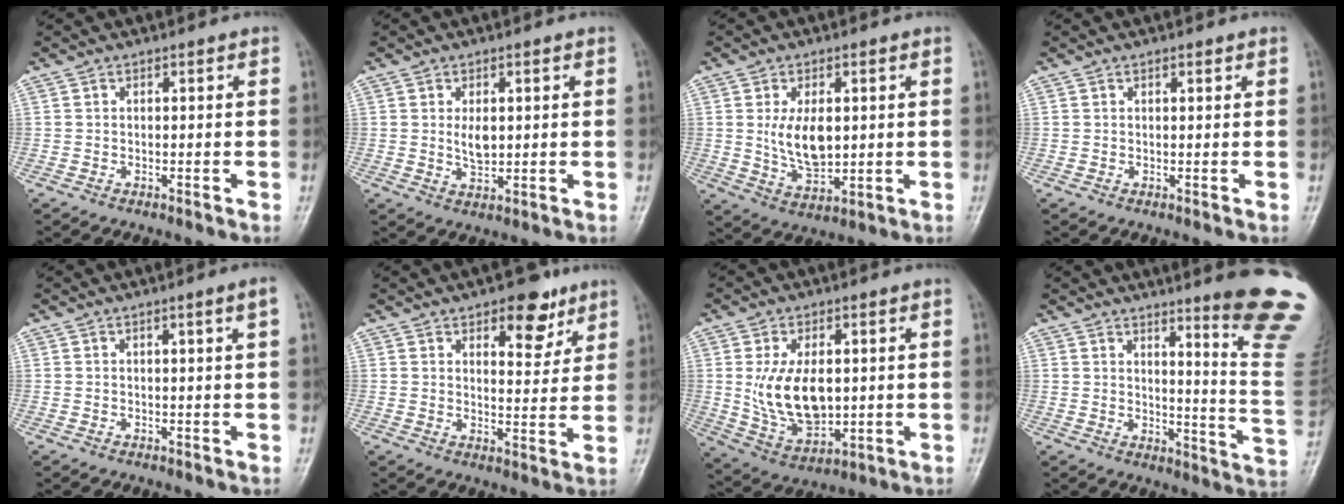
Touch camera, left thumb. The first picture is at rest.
{"total": 3.9, "force": [0.7, 2.2, 3.1], "torque": [-0.046, -0.010, 0.017]}
{"total": 8.7, "force": [1.1, 4.9, 7.1], "torque": [-0.112, -0.014, 0.032]}
{"total": 0.8, "force": [0.5, 0.3, 0.5], "torque": [-0.009, -0.002, 0.007]}
{"total": 2.0, "force": [0.6, -0.4, 1.9], "torque": [-0.033, -0.001, 0.013]}
{"total": 8.9, "force": [5.4, 4.2, 5.6], "torque": [-0.044, -0.029, 0.072]}
{"total": 12.7, "force": [1.0, 7.6, 10.1], "torque": [-0.165, -0.012, 0.035]}
{"total": 17.9, "force": [12.1, 1.2, 13.1], "torque": [-0.136, -0.106, 0.149]}